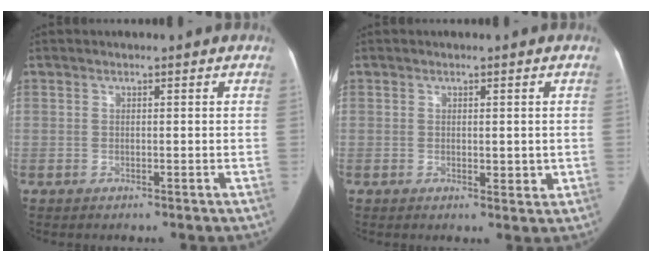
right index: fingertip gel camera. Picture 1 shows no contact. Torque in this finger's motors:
{"motor_torque": [-0.02, 0.09, 0.01, 0.00]}